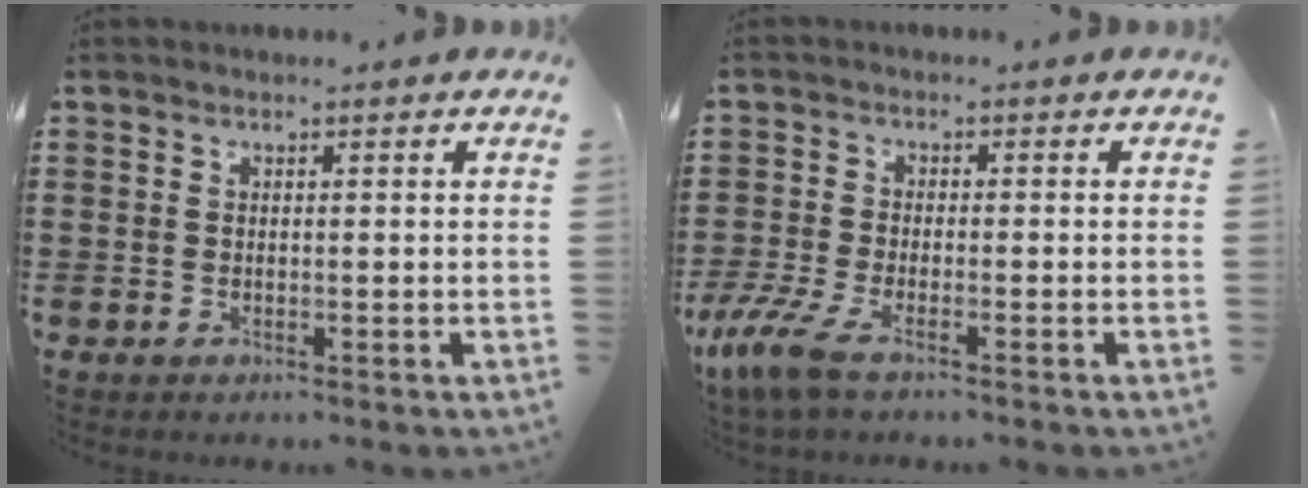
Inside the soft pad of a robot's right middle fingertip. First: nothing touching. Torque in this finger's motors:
{"motor_torque": [1.08, -0.29, 0.49, 0.16]}